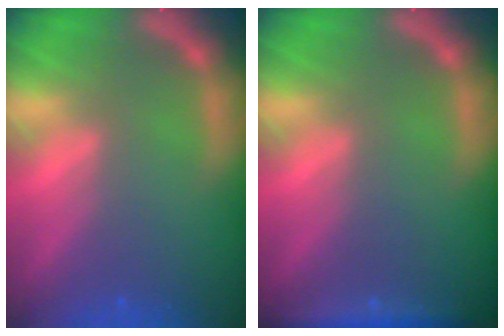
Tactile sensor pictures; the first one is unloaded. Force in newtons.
{"total": 3.0}